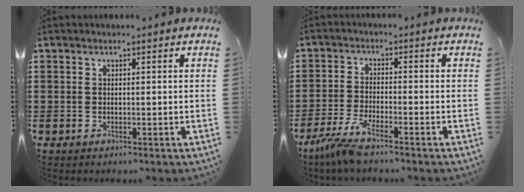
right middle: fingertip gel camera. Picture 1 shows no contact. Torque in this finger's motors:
{"motor_torque": [1.24, 0.26, 0.12, 0.13]}